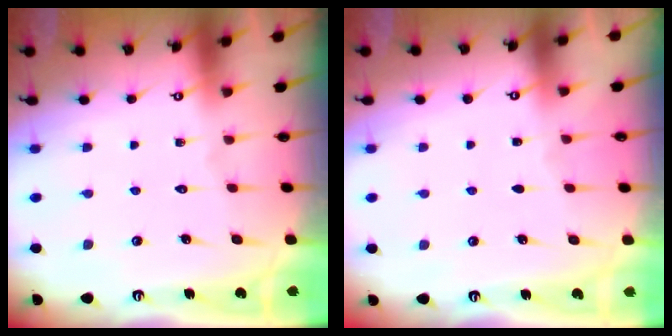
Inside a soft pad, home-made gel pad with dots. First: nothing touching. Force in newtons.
{"total": 2.4, "press": 2.4, "slide": 0.4}